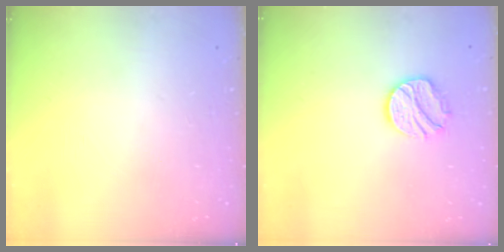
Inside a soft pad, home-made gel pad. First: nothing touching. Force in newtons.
{"total": 9.8, "press": 9.8, "slide": 0.6}